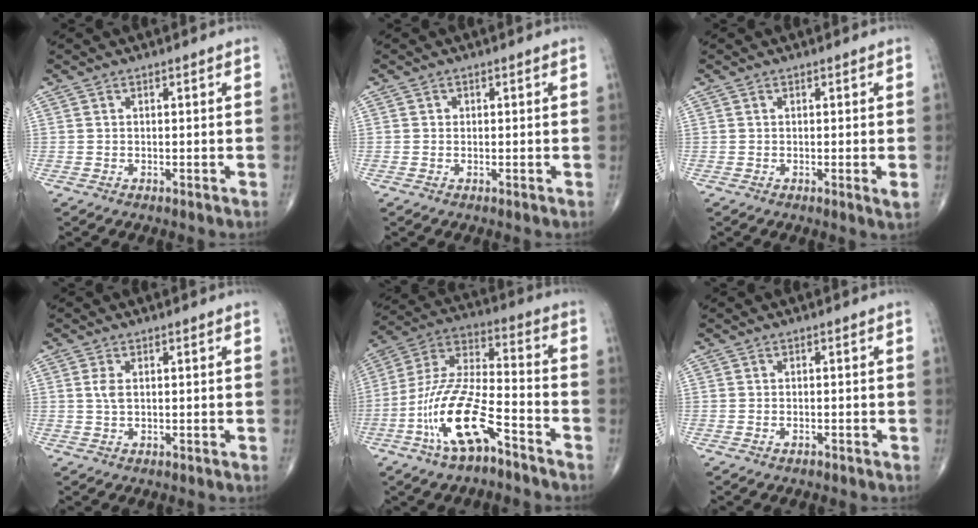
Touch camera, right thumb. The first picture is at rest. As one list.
[{"total": 0.7, "force": [0.0, 0.7, 0.1], "torque": [0.002, 0.002, 0.000]}, {"total": 1.7, "force": [-0.3, 0.0, 1.7], "torque": [-0.028, -0.007, -0.006]}, {"total": 2.0, "force": [0.4, 1.0, 1.7], "torque": [-0.037, 0.003, 0.010]}, {"total": 16.3, "force": [-8.5, 5.7, 12.7], "torque": [-0.254, 0.066, -0.160]}, {"total": 0.7, "force": [-0.6, 0.2, 0.4], "torque": [-0.009, 0.006, -0.009]}]